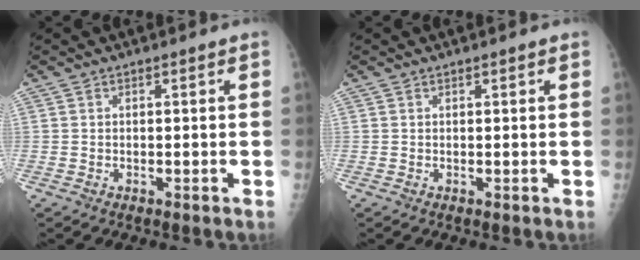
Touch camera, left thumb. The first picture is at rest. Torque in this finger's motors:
{"motor_torque": [0.02, 0.09, -0.24, -0.24, -0.05]}